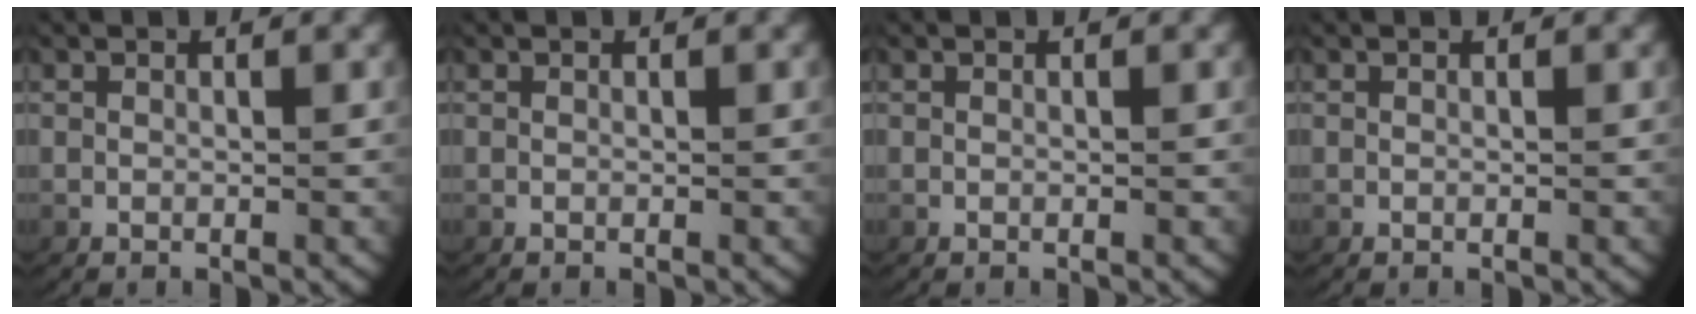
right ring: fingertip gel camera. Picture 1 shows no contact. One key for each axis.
{"total": 0.0}
{"total": 0.0}
{"total": 0.0}